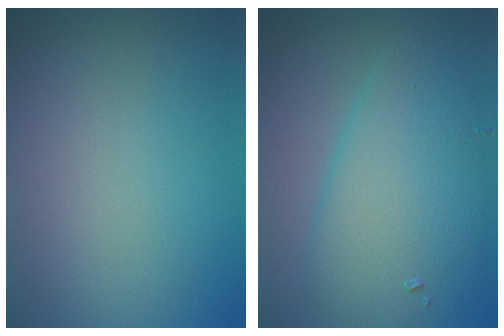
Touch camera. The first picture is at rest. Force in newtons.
{"total": 6.7, "press": 6.7, "slide": 0.1}